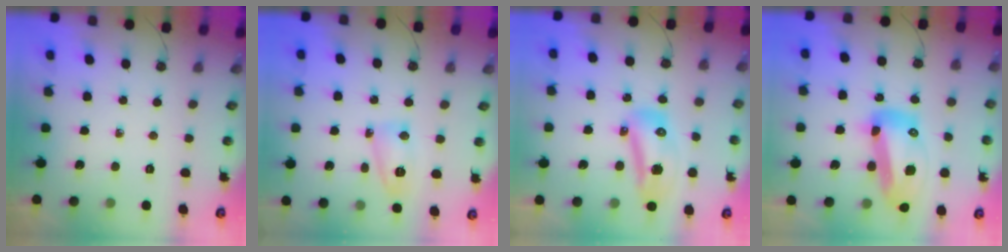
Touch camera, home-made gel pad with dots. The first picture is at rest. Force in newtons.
{"total": 6.0, "press": 5.8, "slide": 1.2}
{"total": 11.3, "press": 11.2, "slide": 1.2}
{"total": 18.4, "press": 18.3, "slide": 2.4}